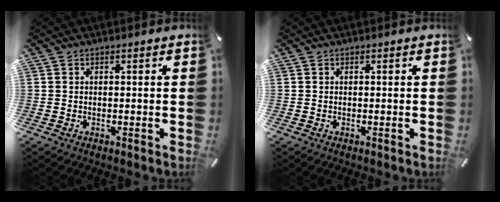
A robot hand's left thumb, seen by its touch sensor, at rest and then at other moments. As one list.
[{"total": 0.0}]